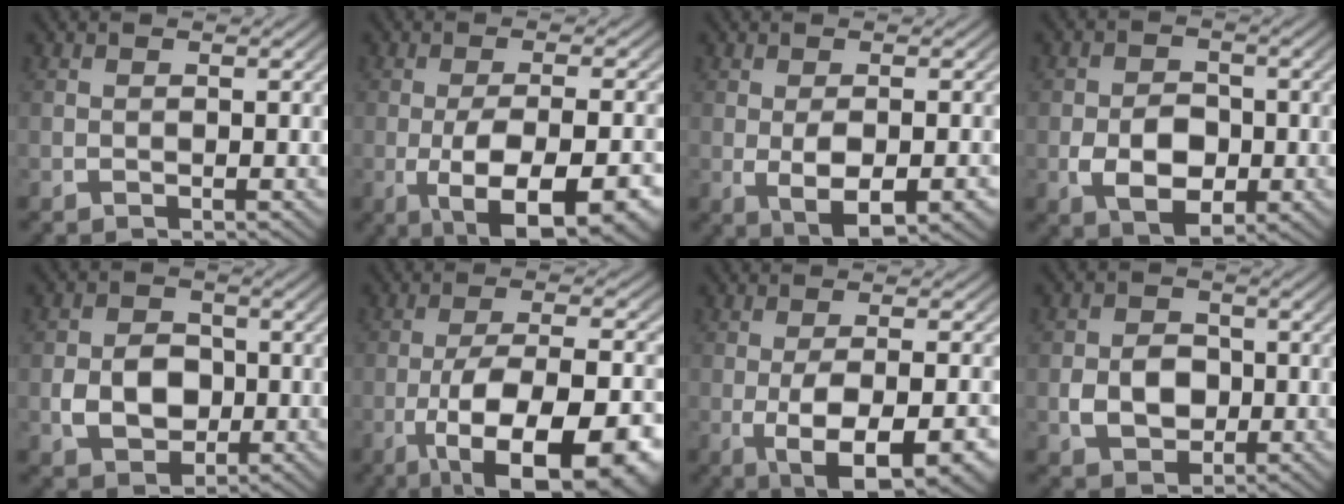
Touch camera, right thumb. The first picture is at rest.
{"total": 10.2, "force": [-3.6, 5.2, 8.0], "torque": [-0.165, -0.044, -0.028]}
{"total": 5.8, "force": [-1.4, 3.4, 4.6], "torque": [-0.108, -0.033, 0.000]}
{"total": 7.1, "force": [-1.3, 5.0, 4.9], "torque": [-0.096, -0.027, -0.006]}
{"total": 5.8, "force": [-0.9, 4.5, 3.6], "torque": [-0.069, -0.022, -0.002]}
{"total": 13.2, "force": [-4.2, 6.6, 10.6], "torque": [-0.208, -0.056, -0.033]}
{"total": 8.8, "force": [-3.0, 4.6, 6.8], "torque": [-0.149, -0.043, -0.021]}
{"total": 5.0, "force": [-0.8, 3.9, 3.1], "torque": [-0.057, -0.019, -0.001]}